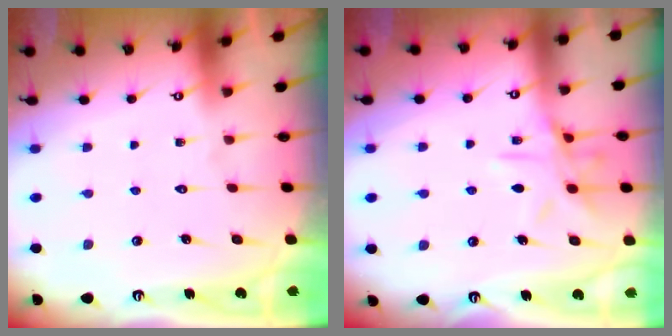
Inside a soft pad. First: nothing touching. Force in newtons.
{"total": 11.0, "press": 10.9, "slide": 0.7}